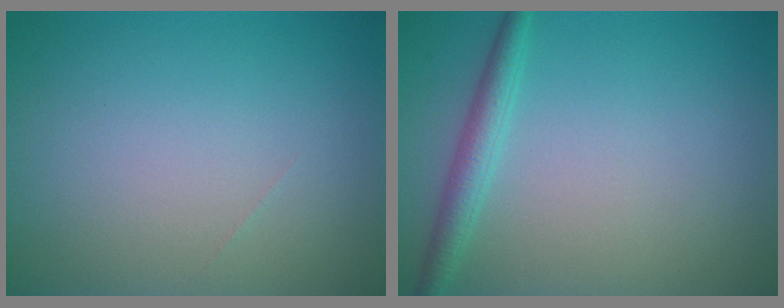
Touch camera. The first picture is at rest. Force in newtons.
{"total": 2.3, "press": 2.3, "slide": 0.1}